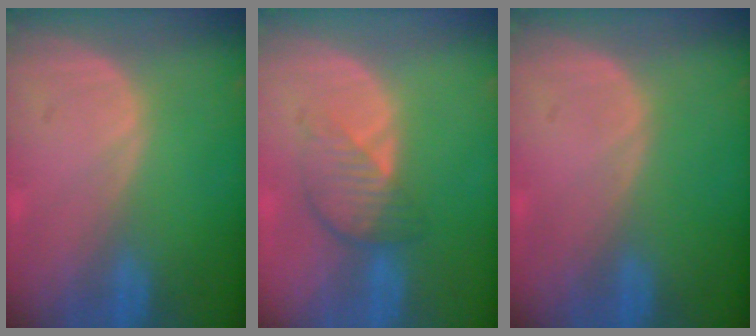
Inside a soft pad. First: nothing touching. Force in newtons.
{"total": 4.6, "press": 4.2, "slide": 2.0}
{"total": 0.0}